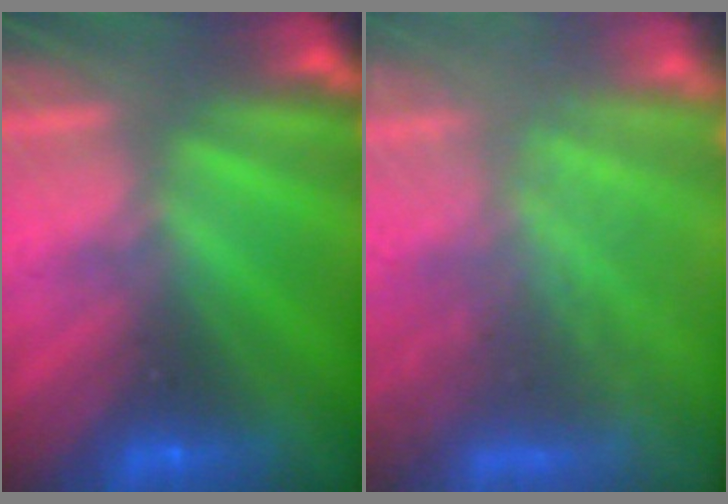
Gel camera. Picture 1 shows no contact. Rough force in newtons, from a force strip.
{"total": 10.7}